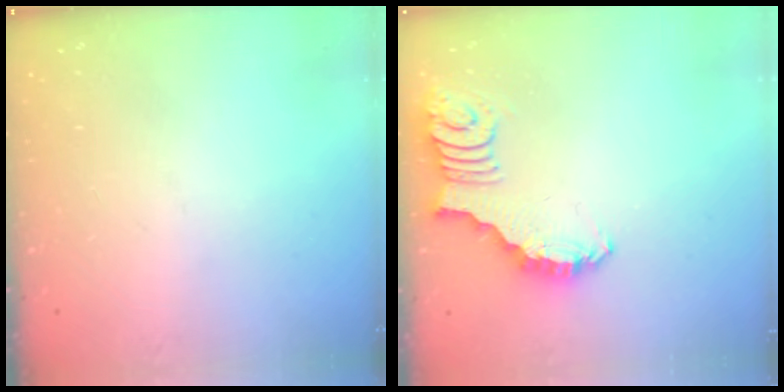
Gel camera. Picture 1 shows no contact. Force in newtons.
{"total": 2.7, "press": 2.7, "slide": 0.5}